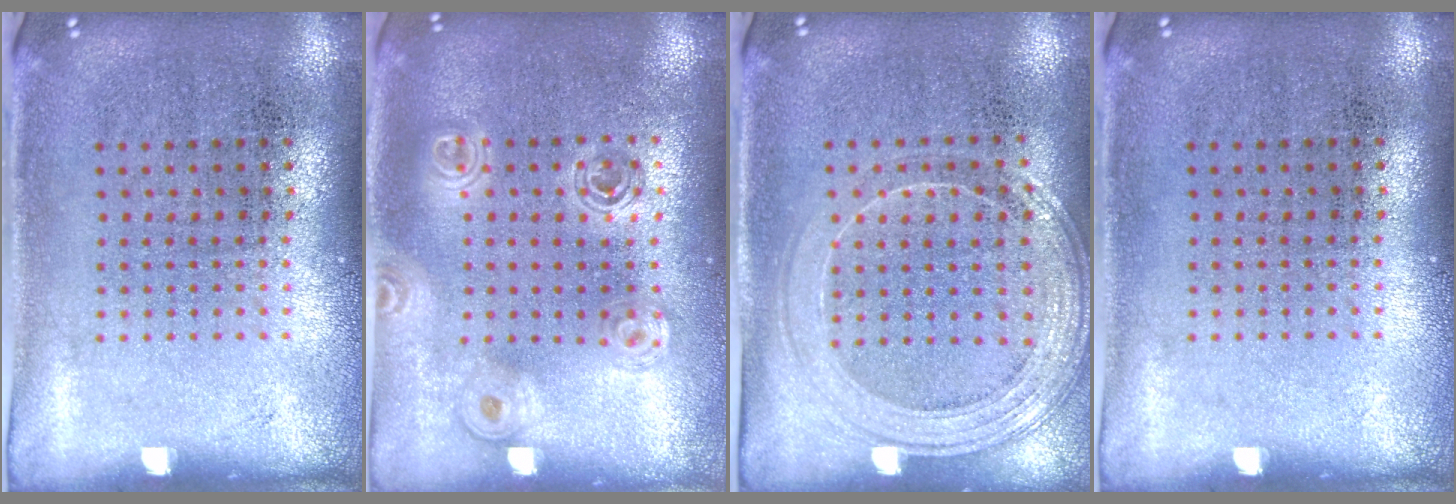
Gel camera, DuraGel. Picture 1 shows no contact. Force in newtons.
{"total": 1.7, "press": 1.5, "slide": 0.7}
{"total": 1.5, "press": 1.4, "slide": 0.3}
{"total": 0.0}